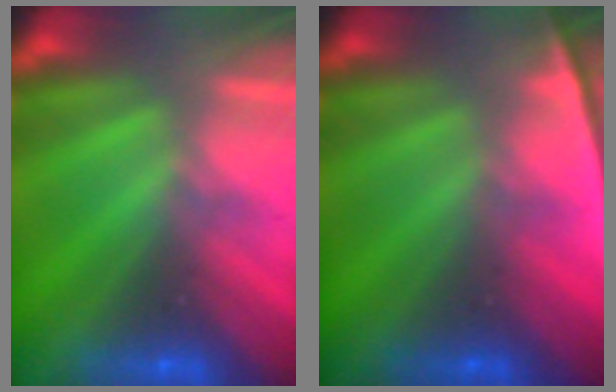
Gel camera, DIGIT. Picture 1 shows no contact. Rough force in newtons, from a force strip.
{"total": 2.4}